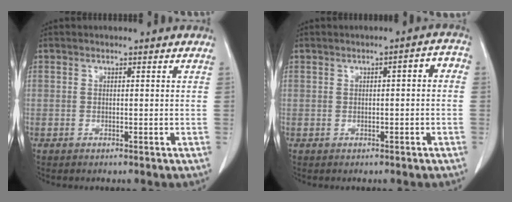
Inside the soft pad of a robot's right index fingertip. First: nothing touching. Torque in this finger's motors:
{"motor_torque": [0.25, -0.13, 0.08, 0.03]}